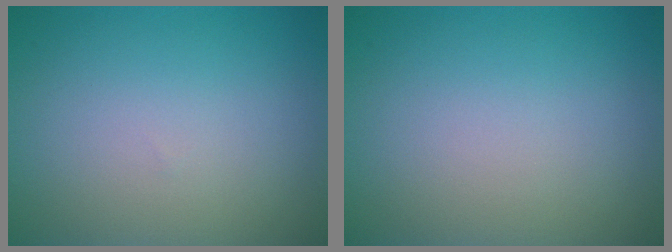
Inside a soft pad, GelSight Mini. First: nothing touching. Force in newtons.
{"total": 0.0}